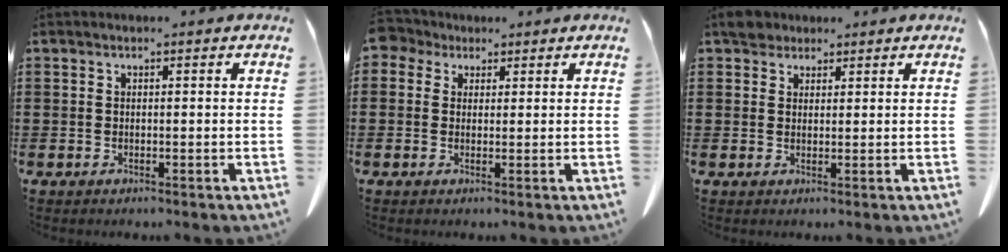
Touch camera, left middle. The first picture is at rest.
{"total": 2.3, "force": [1.5, 1.6, 0.7], "torque": [-0.023, 0.008, 0.028]}
{"total": 2.8, "force": [2.4, 1.4, 0.7], "torque": [-0.014, 0.004, 0.045]}